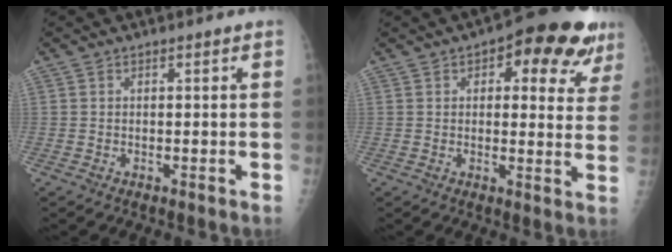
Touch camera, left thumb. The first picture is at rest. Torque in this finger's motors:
{"motor_torque": [0.03, 0.43, 0.18, 0.10, 0.08]}